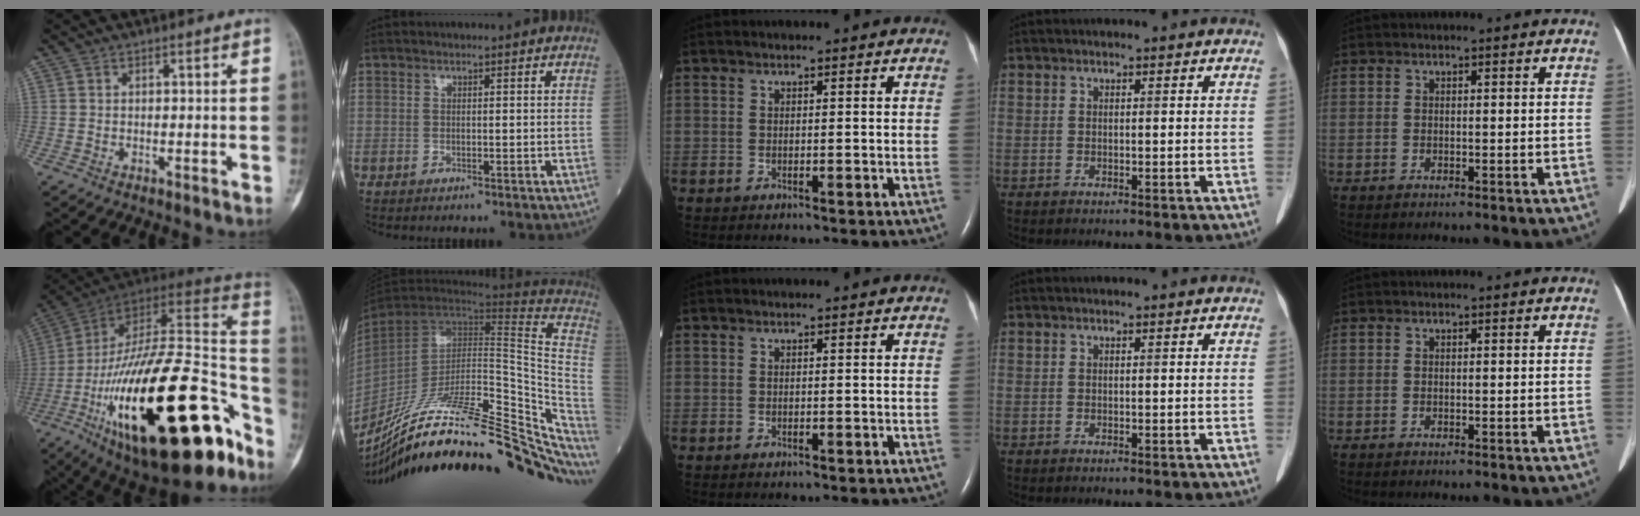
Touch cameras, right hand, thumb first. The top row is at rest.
{"thumb": {"total": 39.5, "force": [-16.0, 15.6, 32.6], "torque": [-0.479, 0.057, -0.253]}, "index": {"total": 33.7, "force": [-23.1, 9.1, 22.8], "torque": [-0.289, -0.023, -0.343]}}